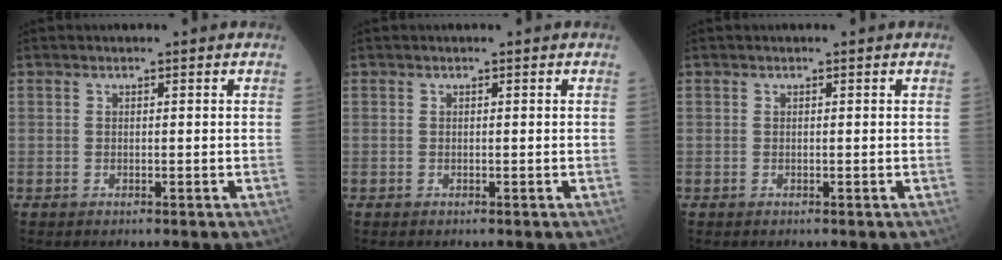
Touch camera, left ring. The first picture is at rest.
{"total": 0.0}
{"total": 0.0}